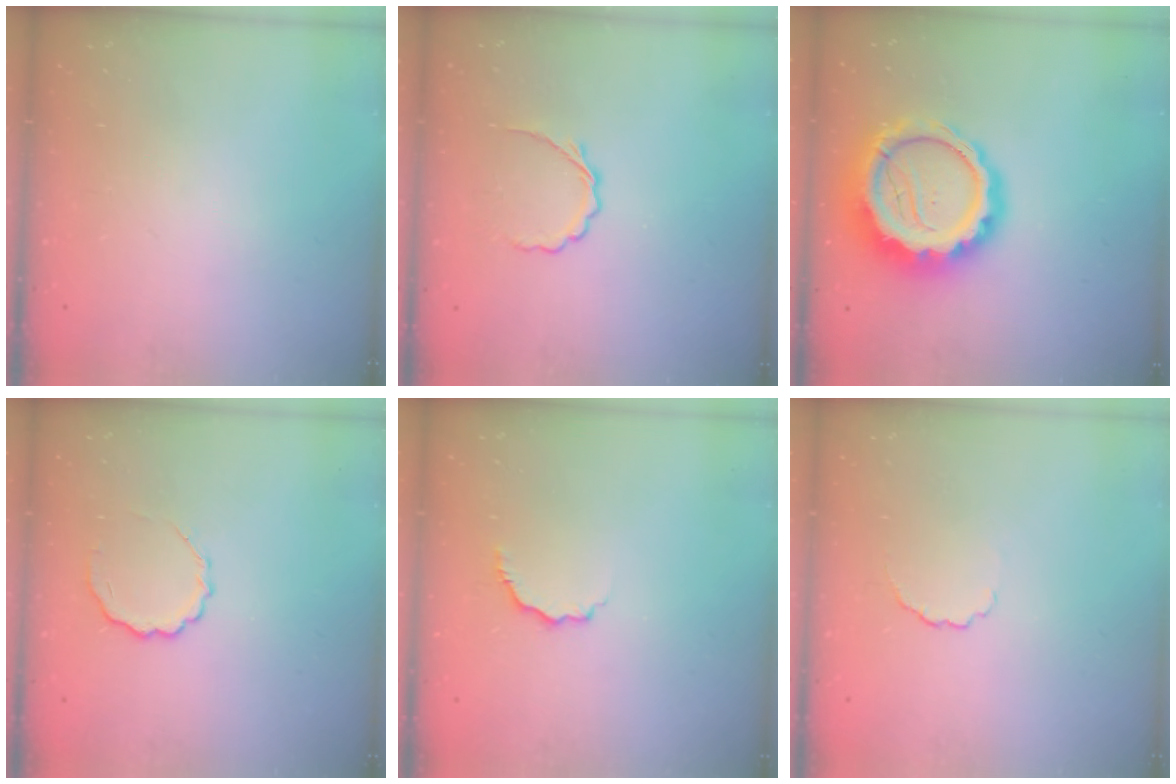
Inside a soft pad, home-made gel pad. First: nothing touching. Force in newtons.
{"total": 4.0, "press": 3.8, "slide": 1.1}
{"total": 15.9, "press": 15.5, "slide": 3.4}
{"total": 6.6, "press": 6.5, "slide": 1.3}
{"total": 4.3, "press": 4.3, "slide": 0.7}
{"total": 2.9, "press": 2.7, "slide": 1.0}